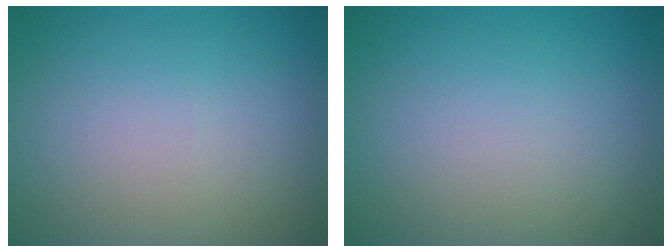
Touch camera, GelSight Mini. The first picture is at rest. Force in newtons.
{"total": 0.0}